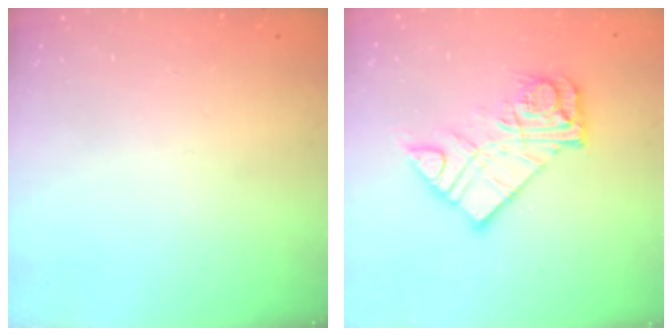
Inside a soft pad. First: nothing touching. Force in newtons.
{"total": 13.7, "press": 13.7, "slide": 1.4}